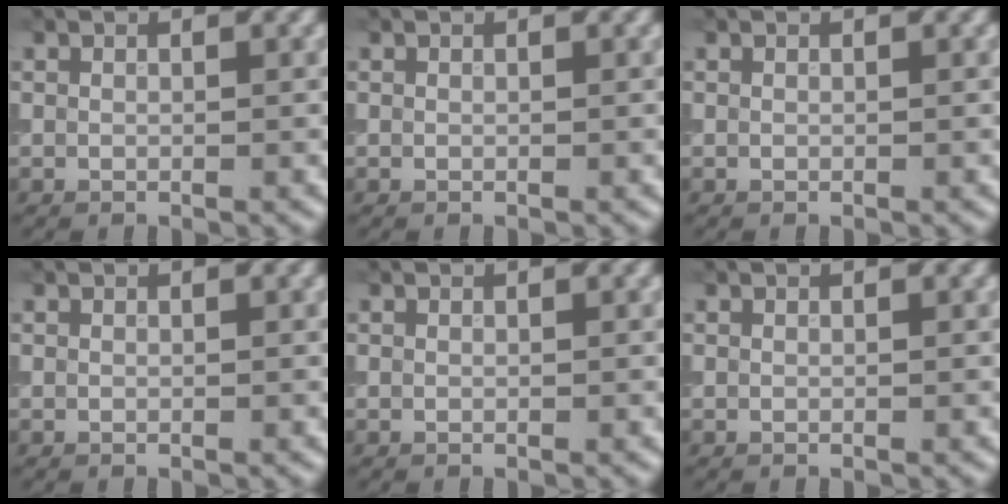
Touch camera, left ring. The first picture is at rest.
{"total": 0.0}
{"total": 0.0}
{"total": 0.0}
{"total": 0.0}
{"total": 0.0}